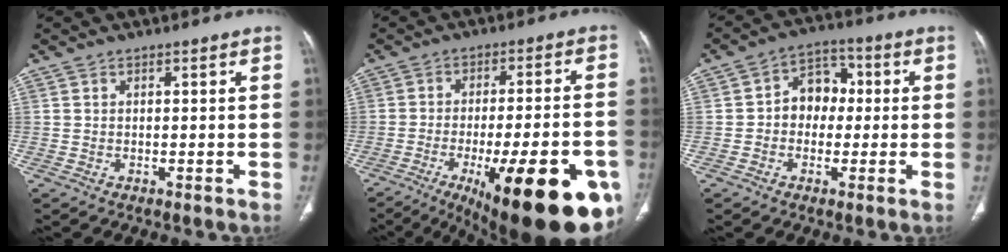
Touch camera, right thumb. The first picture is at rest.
{"total": 27.8, "force": [-12.1, 8.5, 23.6], "torque": [-0.262, 0.029, -0.161]}
{"total": 8.1, "force": [0.1, 6.4, 4.9], "torque": [-0.038, 0.026, -0.010]}